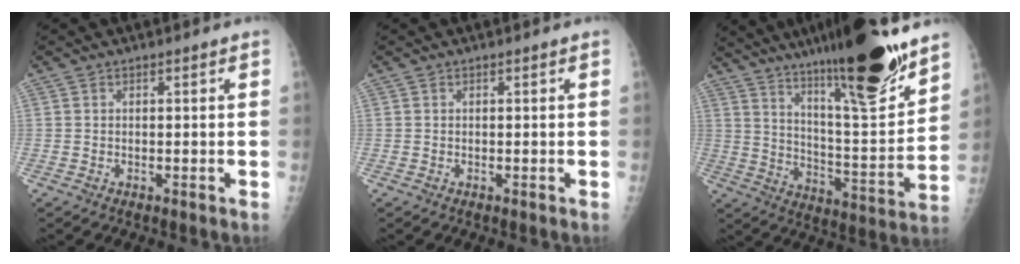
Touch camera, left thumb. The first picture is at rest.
{"total": 0.0}
{"total": 25.8, "force": [19.0, 2.7, 17.3], "torque": [-0.258, -0.085, 0.313]}